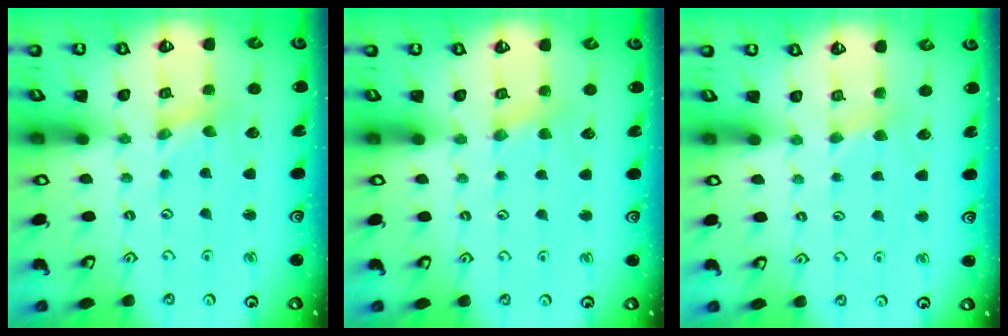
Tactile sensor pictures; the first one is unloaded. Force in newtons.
{"total": 2.8, "press": 2.8, "slide": 0.4}
{"total": 2.5, "press": 2.4, "slide": 0.4}